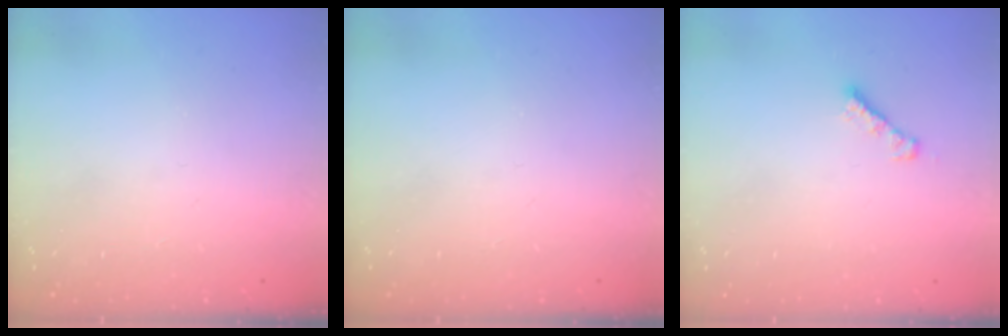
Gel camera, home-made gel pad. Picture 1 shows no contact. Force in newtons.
{"total": 0.0}
{"total": 2.3, "press": 2.3, "slide": 0.4}